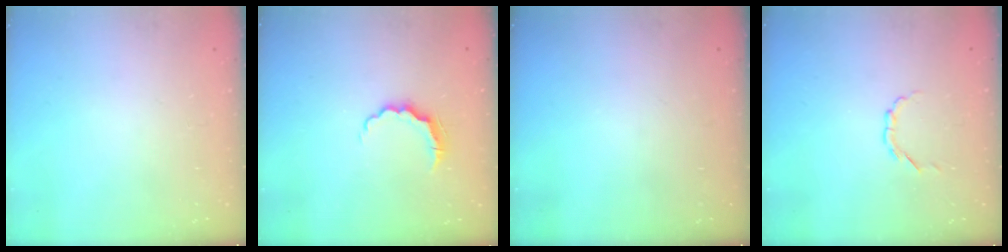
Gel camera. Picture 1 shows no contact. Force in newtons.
{"total": 5.1, "press": 5.1, "slide": 0.6}
{"total": 0.0}
{"total": 2.6, "press": 2.4, "slide": 0.9}